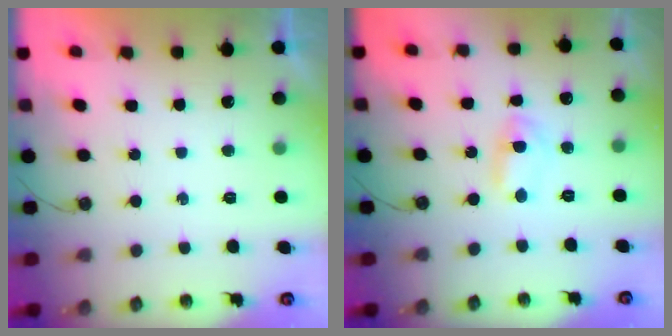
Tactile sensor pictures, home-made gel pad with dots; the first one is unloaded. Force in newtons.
{"total": 4.6, "press": 0.9, "slide": 4.5}